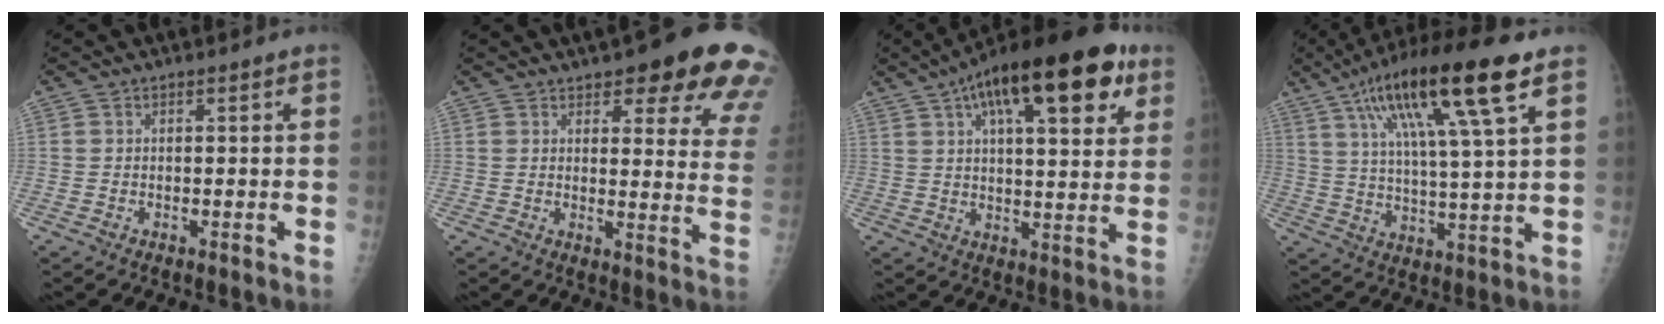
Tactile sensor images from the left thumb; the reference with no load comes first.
{"total": 17.8, "force": [11.2, 5.6, 12.7], "torque": [-0.109, -0.043, 0.118]}
{"total": 22.4, "force": [11.0, 8.1, 17.8], "torque": [-0.253, -0.001, 0.161]}
{"total": 19.4, "force": [9.5, 2.8, 16.7], "torque": [-0.290, -0.009, 0.160]}